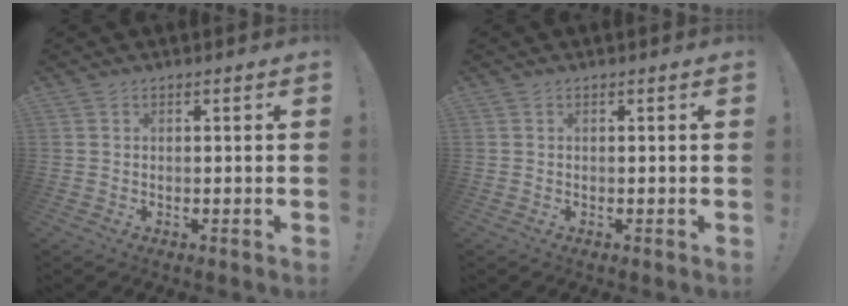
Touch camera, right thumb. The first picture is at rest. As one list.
[{"total": 0.0}]